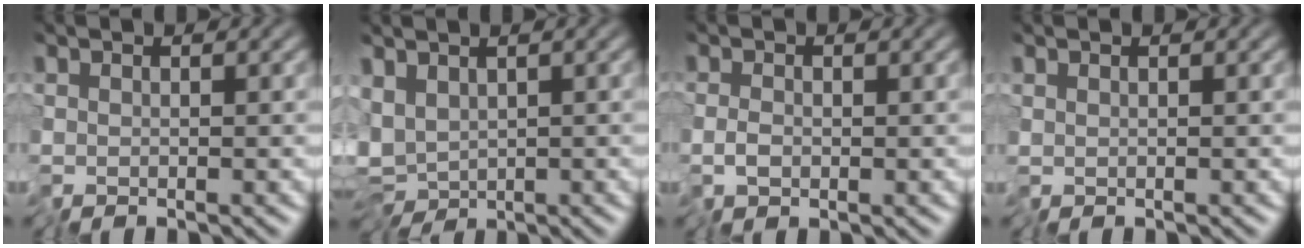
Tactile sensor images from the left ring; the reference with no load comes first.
{"total": 5.3, "force": [-0.7, 3.4, 4.0], "torque": [-0.079, -0.014, -0.001]}
{"total": 1.2, "force": [-0.5, 0.7, 0.8], "torque": [-0.014, 0.001, -0.013]}
{"total": 0.0}